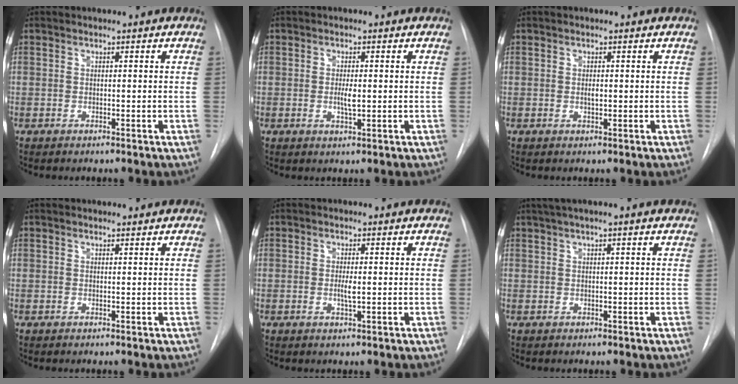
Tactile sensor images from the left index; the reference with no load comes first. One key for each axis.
{"total": 2.6, "fx": -0.2, "fy": 0.6, "fz": 2.5, "tx": -0.048, "ty": -0.003, "tz": -0.001}
{"total": 1.0, "fx": 0.0, "fy": 0.4, "fz": 0.9, "tx": -0.017, "ty": -0.001, "tz": 0.002}
{"total": 0.8, "fx": 0.8, "fy": 0.2, "fz": 0.2, "tx": -0.011, "ty": 0.005, "tz": 0.013}
{"total": 2.1, "fx": -0.1, "fy": 0.4, "fz": 2.0, "tx": -0.041, "ty": -0.002, "tz": -0.001}
{"total": 4.3, "fx": 3.1, "fy": -0.2, "fz": 3.0, "tx": -0.054, "ty": 0.030, "tz": 0.053}